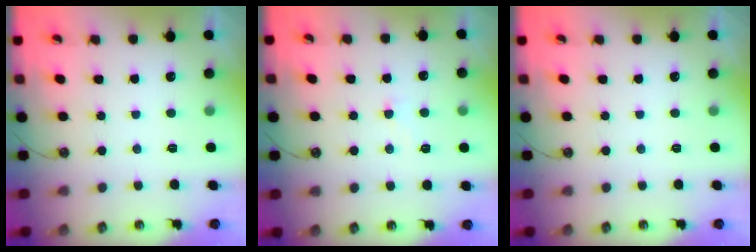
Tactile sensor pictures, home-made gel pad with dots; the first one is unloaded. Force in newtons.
{"total": 1.5, "press": 1.2, "slide": 0.8}
{"total": 0.0}